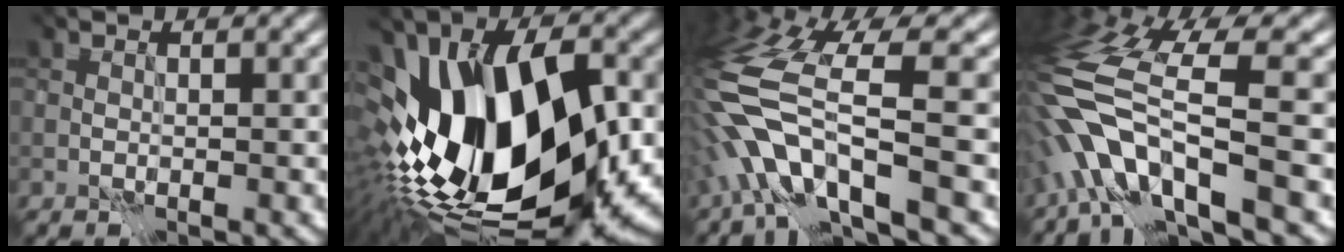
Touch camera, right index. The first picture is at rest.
{"total": 16.2, "force": [-4.5, 8.0, 13.3], "torque": [-0.235, -0.033, -0.056]}
{"total": 9.3, "force": [-5.4, 1.2, 7.5], "torque": [-0.159, -0.009, -0.079]}
{"total": 10.9, "force": [-5.8, 1.6, 9.1], "torque": [-0.191, -0.008, -0.075]}